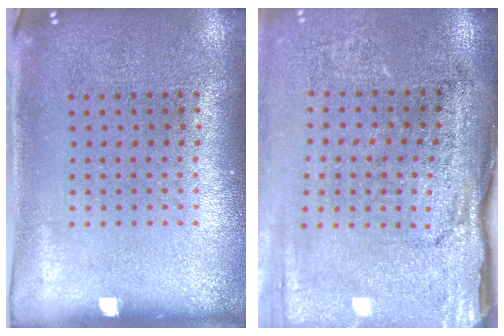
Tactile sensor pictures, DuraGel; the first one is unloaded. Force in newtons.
{"total": 4.2, "press": 3.6, "slide": 2.2}